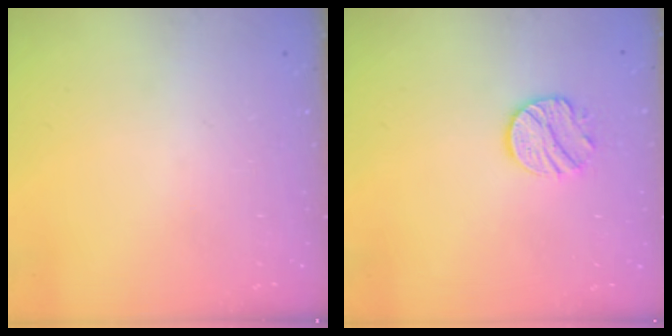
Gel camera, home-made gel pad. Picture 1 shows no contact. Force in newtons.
{"total": 9.8, "press": 9.8, "slide": 0.7}